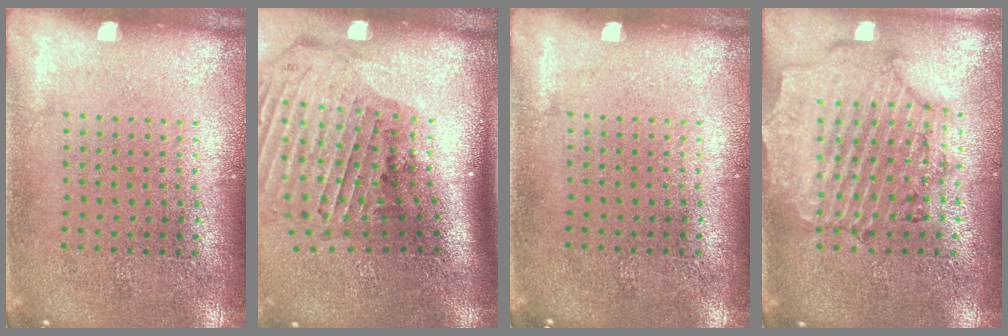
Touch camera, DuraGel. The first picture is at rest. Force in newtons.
{"total": 2.9, "press": 2.1, "slide": 1.9}
{"total": 0.0}
{"total": 1.5, "press": 1.5, "slide": 0.3}